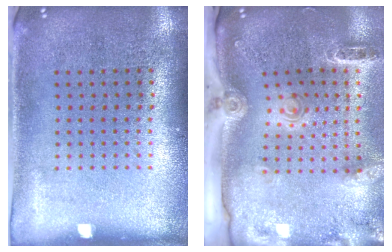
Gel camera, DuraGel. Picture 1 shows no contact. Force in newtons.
{"total": 2.8, "press": 2.0, "slide": 1.9}